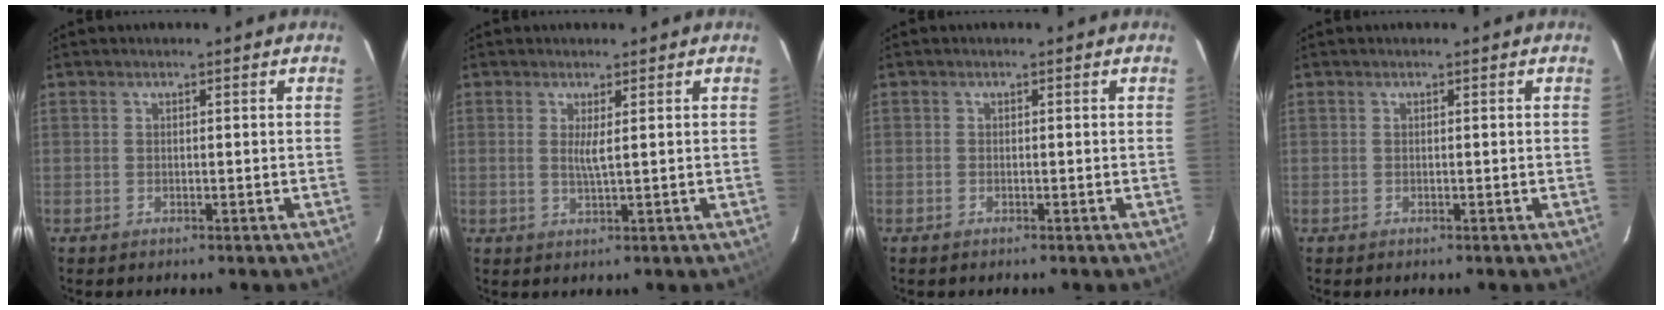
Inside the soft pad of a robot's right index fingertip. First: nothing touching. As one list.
[{"total": 2.3, "force": [0.6, -0.1, 2.2], "torque": [-0.039, -0.004, 0.008]}, {"total": 0.6, "force": [-0.5, 0.3, 0.2], "torque": [-0.003, -0.002, -0.011]}, {"total": 0.0}]